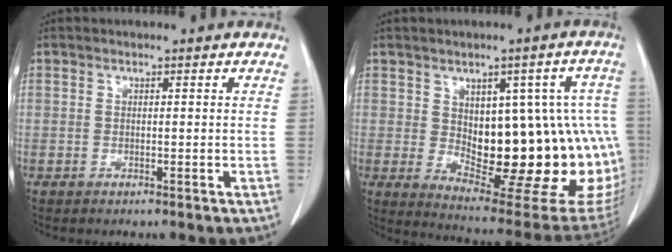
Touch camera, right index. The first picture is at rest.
{"total": 22.2, "force": [-0.7, 9.0, 20.3], "torque": [-0.181, 0.022, 0.023]}